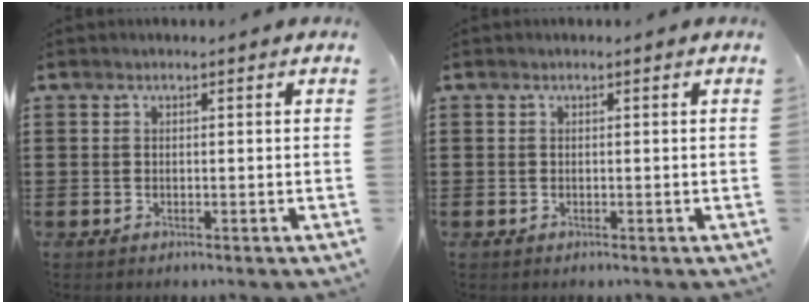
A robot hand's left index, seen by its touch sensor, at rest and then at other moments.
{"total": 0.0}